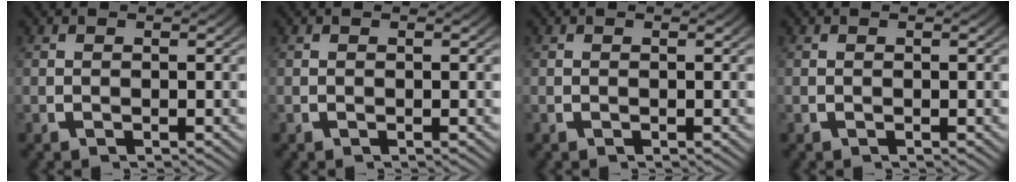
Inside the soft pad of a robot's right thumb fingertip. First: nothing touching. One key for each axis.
{"total": 0.0}
{"total": 0.0}
{"total": 0.0}